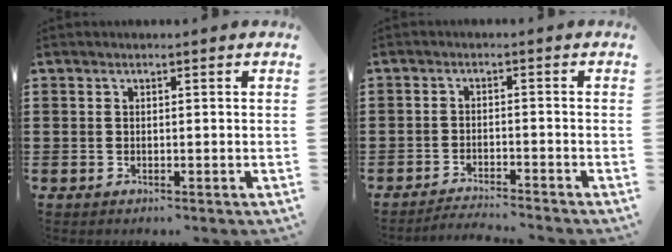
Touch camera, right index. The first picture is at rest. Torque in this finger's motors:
{"motor_torque": [-0.54, 0.26, -1.05, -0.06]}